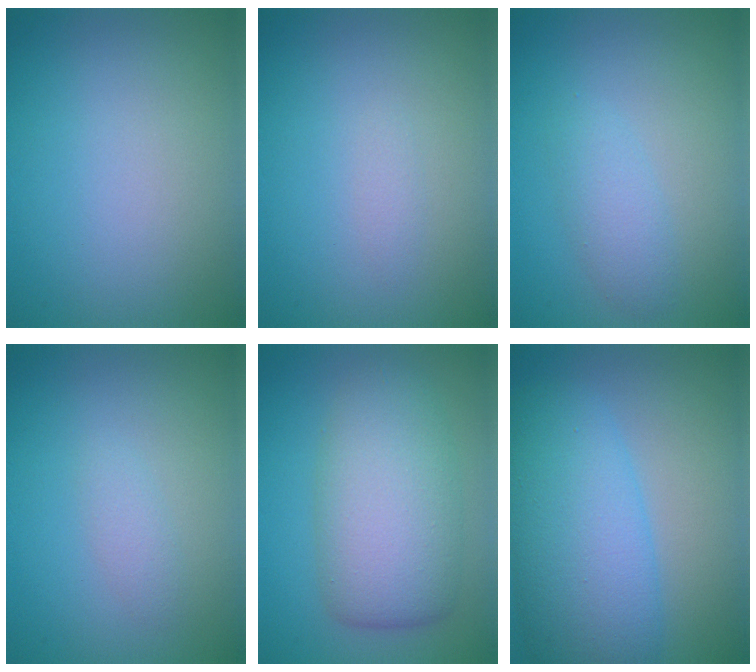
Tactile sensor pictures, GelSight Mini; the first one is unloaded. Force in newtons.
{"total": 0.6, "press": 0.6, "slide": 0.0}
{"total": 2.0, "press": 2.0, "slide": 0.1}
{"total": 1.1, "press": 1.1, "slide": 0.1}
{"total": 7.5, "press": 7.5, "slide": 0.3}
{"total": 8.6, "press": 8.5, "slide": 0.4}